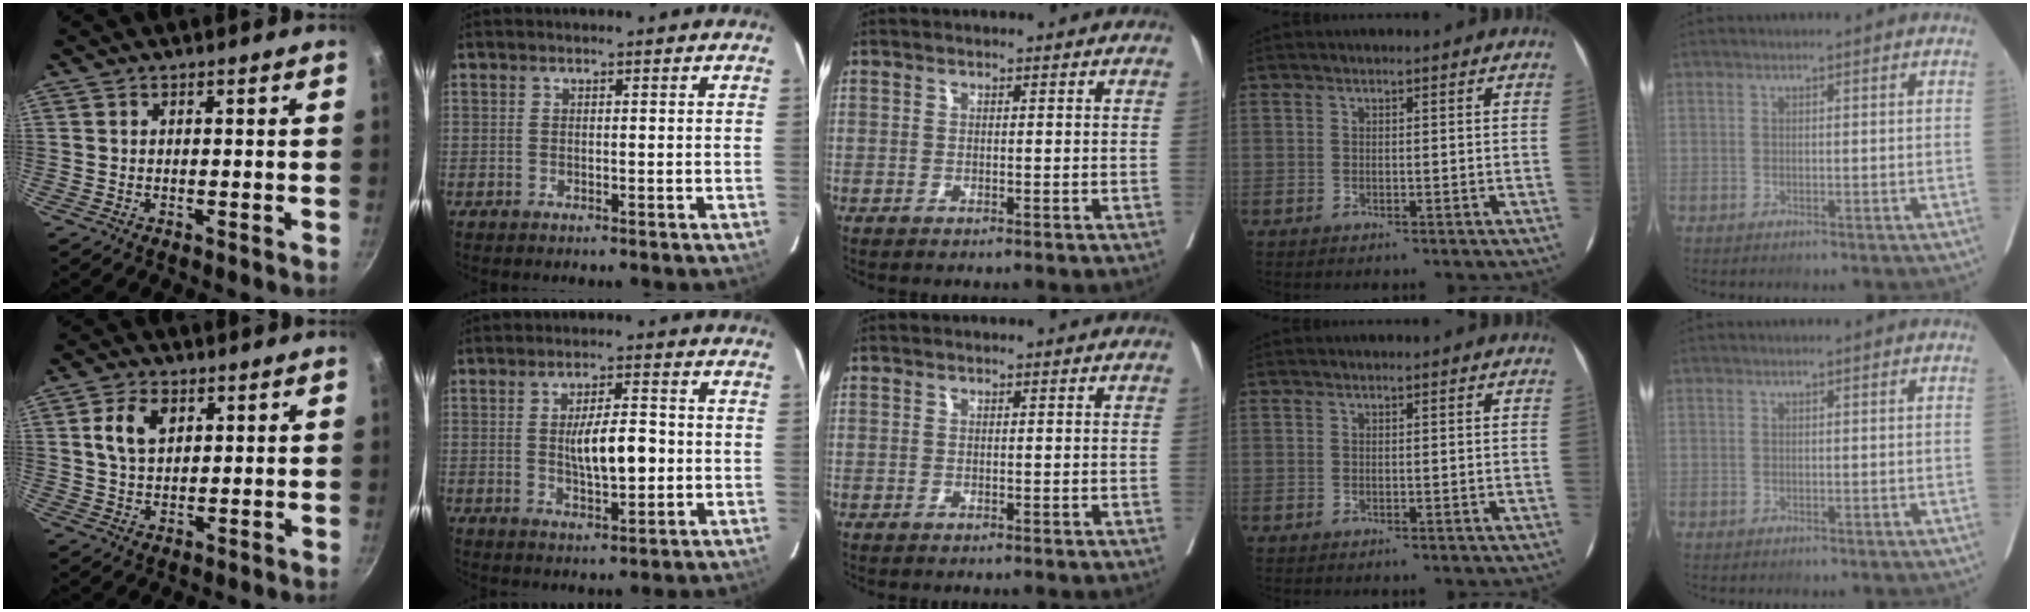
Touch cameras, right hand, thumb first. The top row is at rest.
{"thumb": {"total": 6.7, "force": [2.2, 4.3, 4.6], "torque": [-0.082, -0.004, 0.043]}, "index": {"total": 7.5, "force": [-0.3, 2.1, 7.2], "torque": [-0.124, 0.003, -0.002]}}